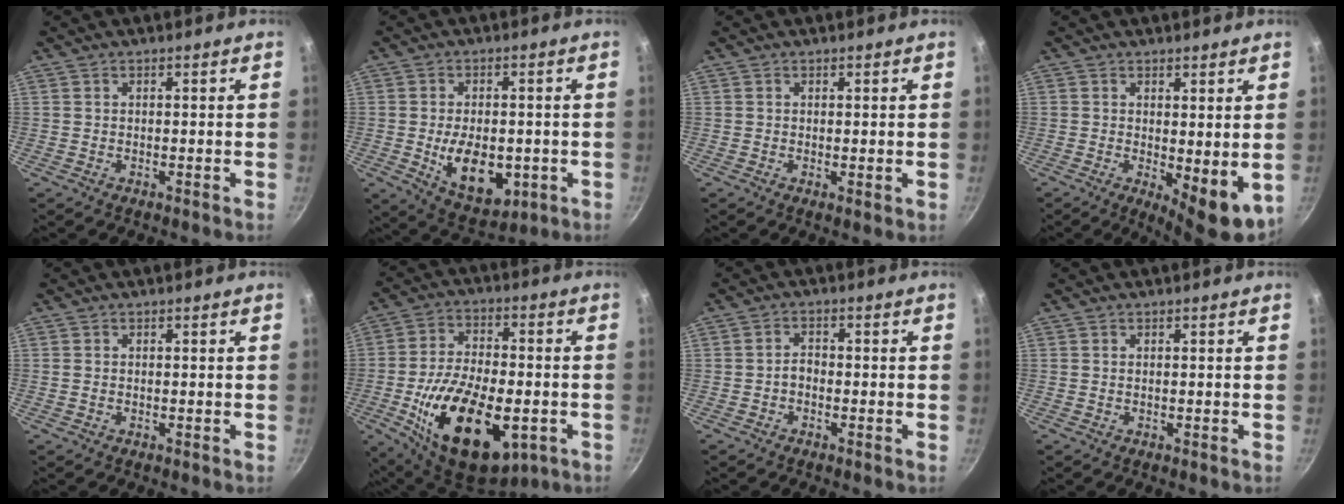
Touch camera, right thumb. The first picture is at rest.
{"total": 12.2, "force": [-2.4, 7.3, 9.4], "torque": [-0.122, -0.009, -0.021]}
{"total": 0.8, "force": [0.2, 0.2, 0.8], "torque": [-0.011, -0.009, 0.000]}
{"total": 7.6, "force": [0.1, 3.1, 7.0], "torque": [-0.084, -0.017, 0.010]}
{"total": 0.5, "force": [-0.1, 0.5, 0.3], "torque": [-0.004, 0.001, -0.003]}
{"total": 24.4, "force": [-7.1, 13.1, 19.3], "torque": [-0.317, 0.013, -0.105]}
{"total": 2.0, "force": [-1.0, 1.3, 1.3], "torque": [-0.017, 0.017, -0.021]}
{"total": 0.0}